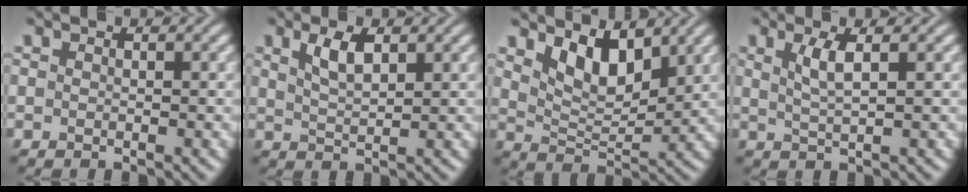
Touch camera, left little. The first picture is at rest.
{"total": 2.8, "force": [1.5, 1.0, 2.2], "torque": [-0.048, 0.002, 0.030]}
{"total": 4.9, "force": [2.8, 2.2, 3.4], "torque": [-0.071, -0.012, 0.048]}
{"total": 2.4, "force": [0.9, 0.5, 2.2], "torque": [-0.043, -0.001, 0.017]}